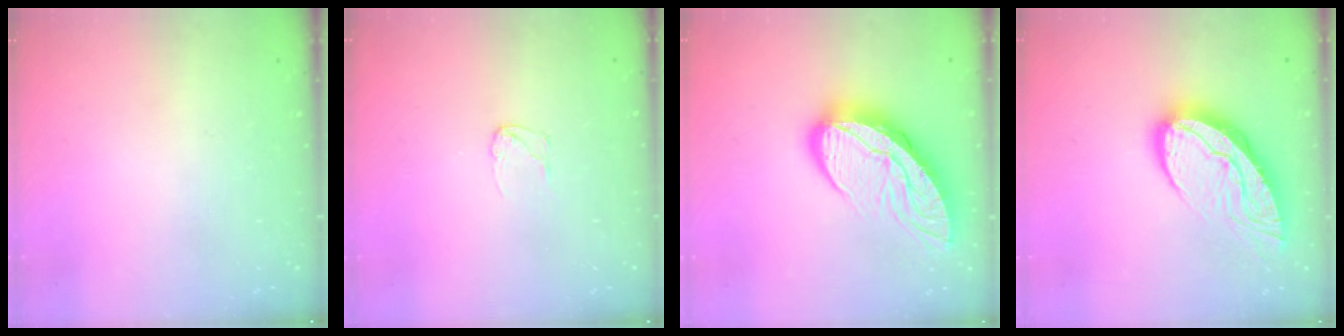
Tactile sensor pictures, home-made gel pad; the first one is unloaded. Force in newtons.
{"total": 3.0, "press": 3.0, "slide": 0.2}
{"total": 14.6, "press": 14.5, "slide": 1.5}
{"total": 16.0, "press": 16.0, "slide": 1.5}